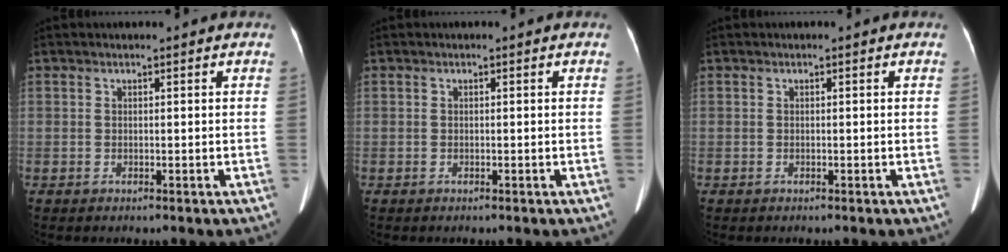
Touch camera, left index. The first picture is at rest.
{"total": 0.0}
{"total": 0.0}